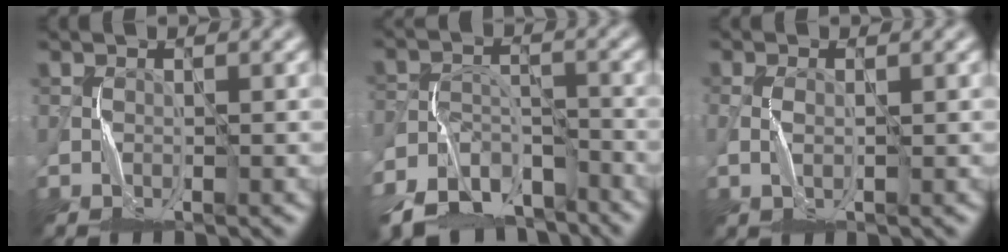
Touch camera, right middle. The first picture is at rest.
{"total": 9.2, "force": [-7.2, 4.4, 3.7], "torque": [-0.059, -0.012, -0.121]}
{"total": 1.8, "force": [-0.1, 0.8, 1.6], "torque": [-0.043, 0.003, -0.004]}